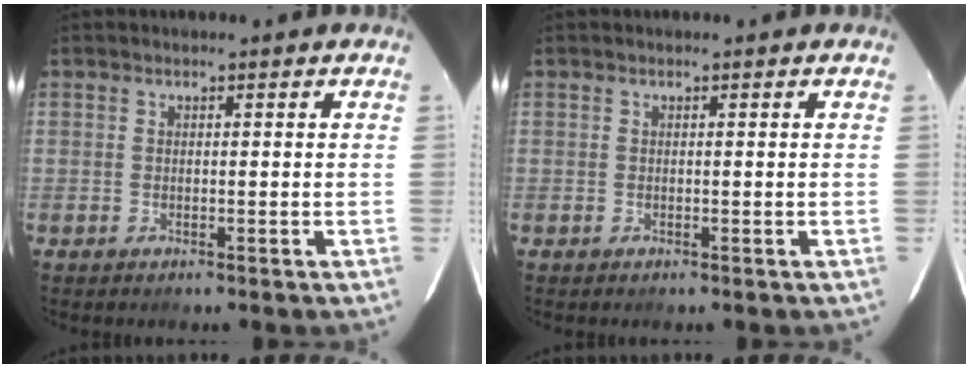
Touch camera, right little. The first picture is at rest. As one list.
[{"total": 0.0}]